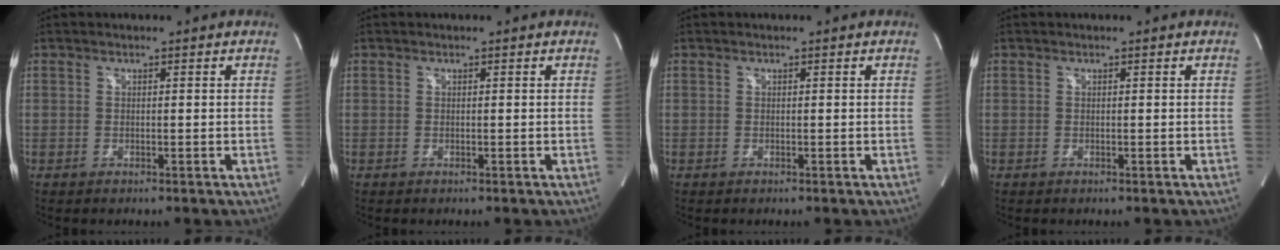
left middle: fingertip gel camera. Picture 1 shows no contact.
{"total": 0.0}
{"total": 0.0}
{"total": 0.0}